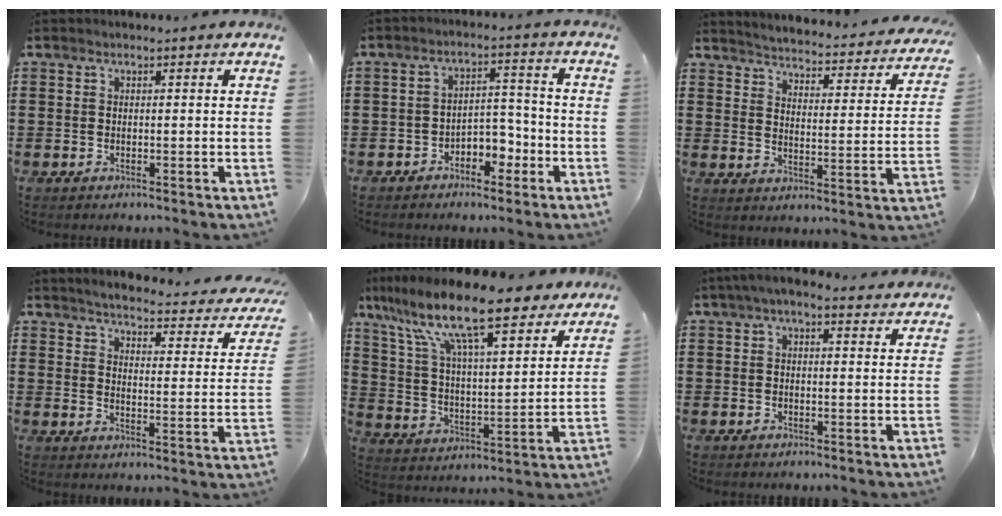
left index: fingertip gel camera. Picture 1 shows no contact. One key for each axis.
{"total": 4.4, "fx": -3.2, "fy": 2.4, "fz": 1.9, "tx": -0.037, "ty": 0.014, "tz": -0.063}
{"total": 3.6, "fx": 3.5, "fy": -0.5, "fz": 0.4, "tx": -0.029, "ty": -0.037, "tz": 0.052}
{"total": 3.5, "fx": 3.3, "fy": -0.2, "fz": 1.1, "tx": -0.042, "ty": -0.029, "tz": 0.051}
{"total": 14.1, "fx": 10.7, "fy": 2.5, "fz": 8.8, "tx": -0.204, "ty": -0.044, "tz": 0.184}
{"total": 3.1, "fx": 2.0, "fy": 1.0, "fz": 2.2, "tx": -0.047, "ty": 0.006, "tz": 0.036}